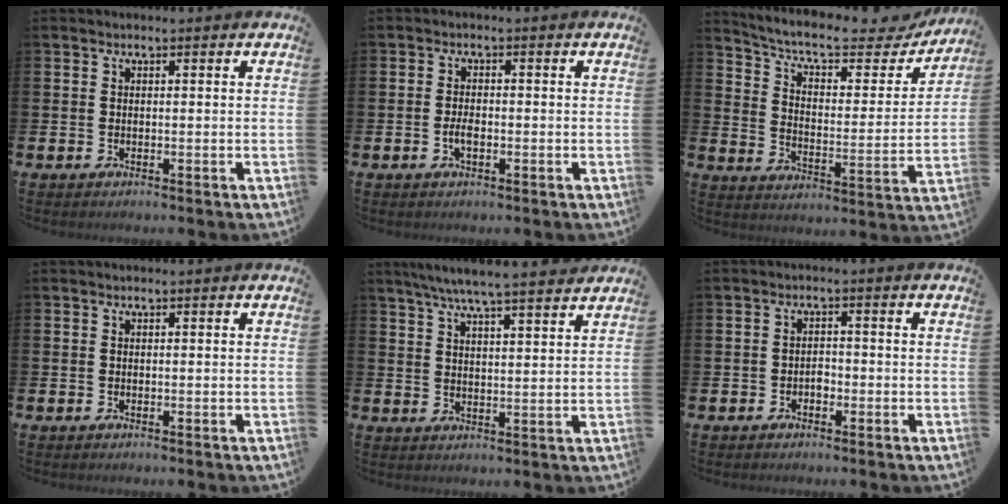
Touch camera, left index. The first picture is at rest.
{"total": 2.0, "force": [-0.6, 0.9, 1.7], "torque": [-0.024, -0.002, -0.013]}
{"total": 8.0, "force": [7.0, 2.1, 3.3], "torque": [-0.094, -0.044, 0.114]}
{"total": 0.0}
{"total": 6.7, "force": [6.2, -0.1, 2.4], "torque": [-0.062, -0.028, 0.110]}
{"total": 1.5, "force": [-0.8, 1.1, 0.7], "torque": [-0.007, -0.001, -0.018]}